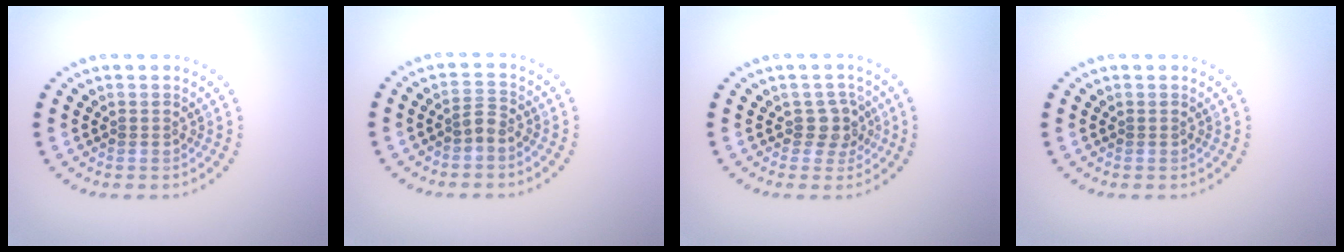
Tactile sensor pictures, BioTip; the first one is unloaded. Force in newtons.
{"total": 1.6, "press": 1.3, "slide": 1.1}
{"total": 2.1, "press": 1.8, "slide": 1.1}
{"total": 0.0}